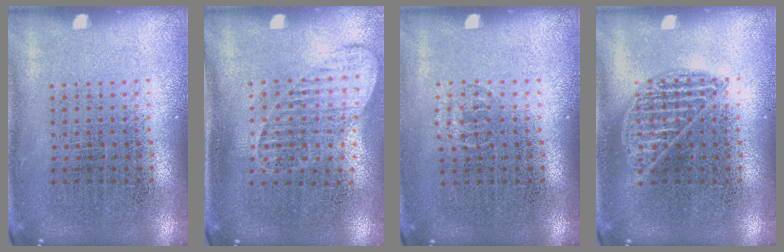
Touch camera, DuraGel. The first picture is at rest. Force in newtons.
{"total": 1.4, "press": 1.2, "slide": 0.9}
{"total": 0.5, "press": 0.4, "slide": 0.3}
{"total": 0.9, "press": 0.9, "slide": 0.0}